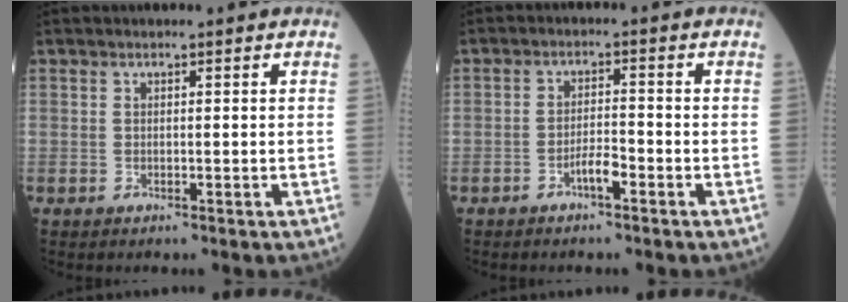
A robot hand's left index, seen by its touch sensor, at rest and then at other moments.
{"total": 2.9, "force": [-1.8, 0.5, 2.2], "torque": [-0.039, 0.002, -0.035]}